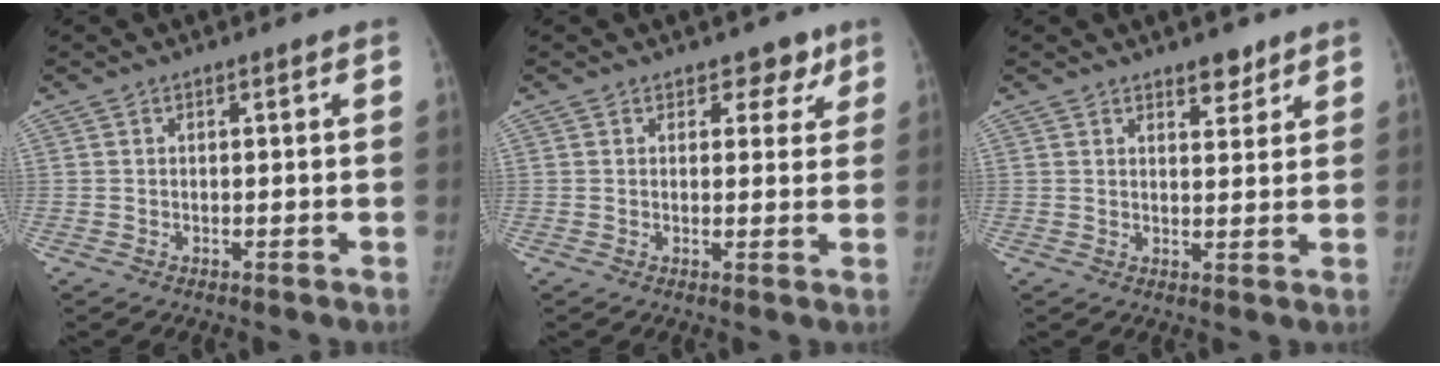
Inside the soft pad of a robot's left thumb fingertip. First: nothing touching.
{"total": 3.8, "force": [2.5, 2.6, 1.2], "torque": [0.025, -0.009, 0.029]}
{"total": 3.6, "force": [2.8, 1.7, 1.6], "torque": [-0.001, -0.018, 0.042]}